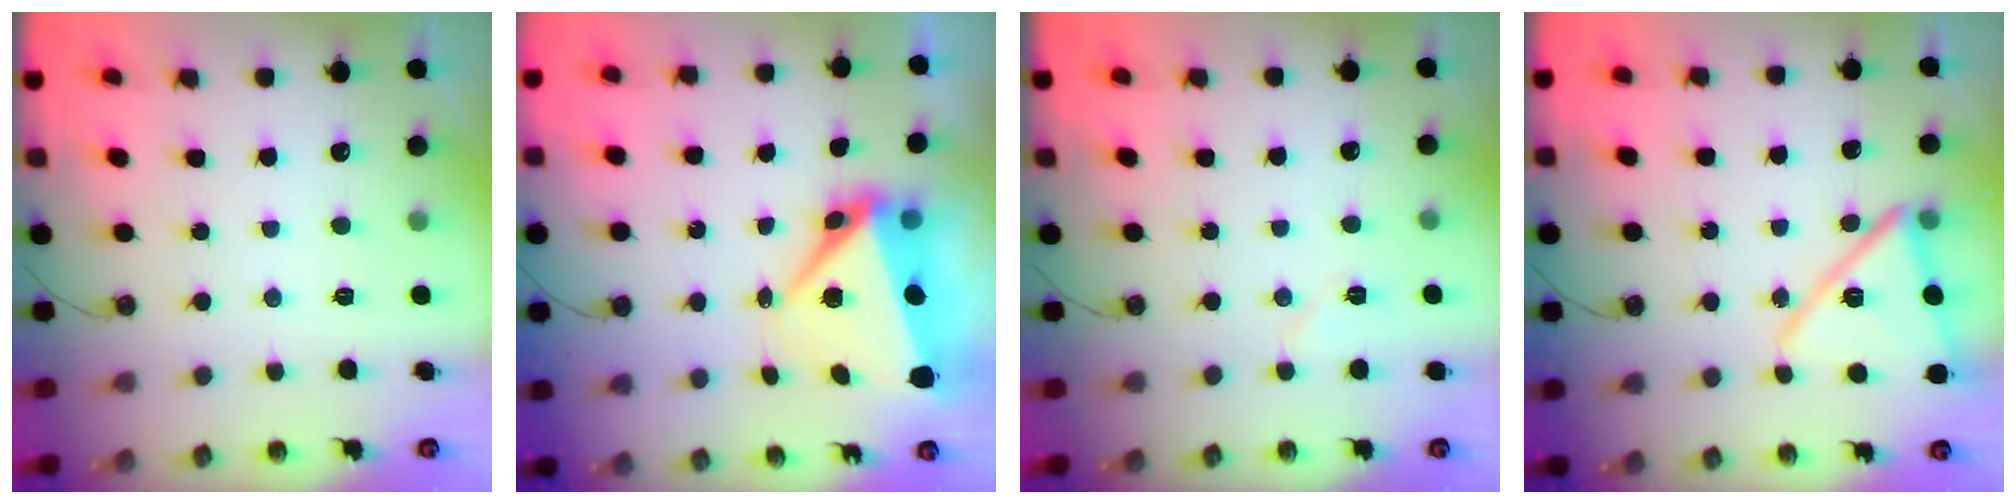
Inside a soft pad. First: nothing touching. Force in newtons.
{"total": 9.9, "press": 9.7, "slide": 1.8}
{"total": 5.7, "press": 5.1, "slide": 2.5}
{"total": 15.3, "press": 15.2, "slide": 1.4}